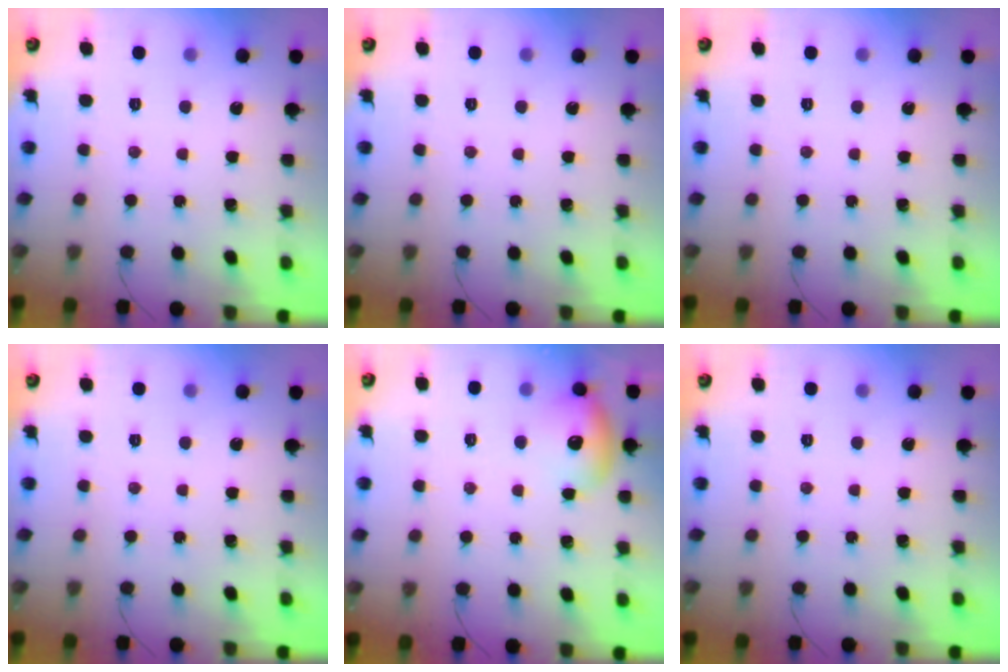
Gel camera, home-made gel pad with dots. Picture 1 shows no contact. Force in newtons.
{"total": 0.0}
{"total": 0.0}
{"total": 0.0}
{"total": 10.6, "press": 10.5, "slide": 1.3}
{"total": 0.0}